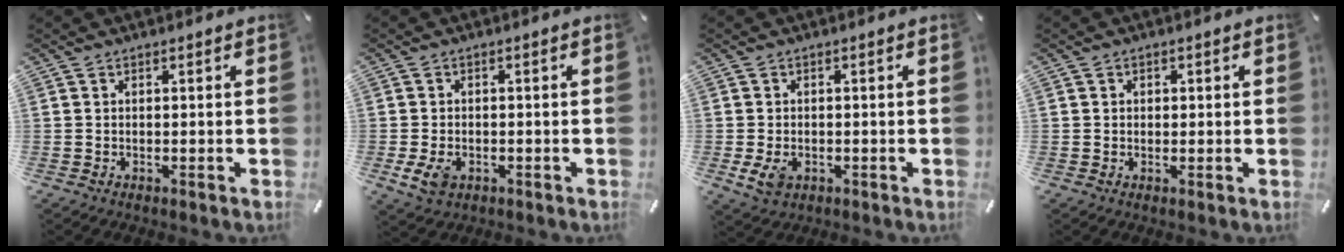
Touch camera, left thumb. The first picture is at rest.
{"total": 4.5, "force": [-1.4, 3.2, 2.8], "torque": [-0.067, -0.005, -0.031]}
{"total": 4.3, "force": [-1.2, 3.1, 2.6], "torque": [-0.056, -0.002, -0.026]}
{"total": 1.2, "force": [0.1, 1.2, 0.3], "torque": [0.001, 0.004, -0.003]}